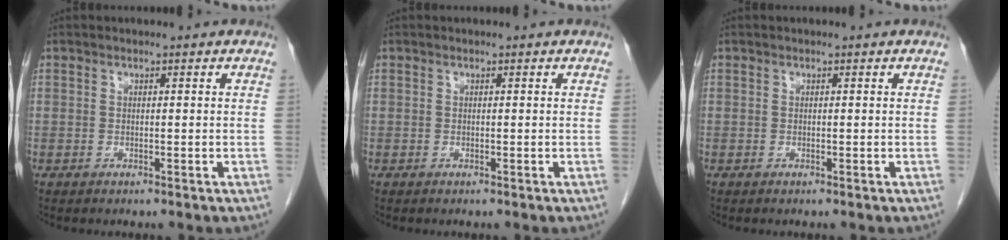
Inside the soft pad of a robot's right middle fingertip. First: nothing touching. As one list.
[{"total": 0.0}, {"total": 0.0}]